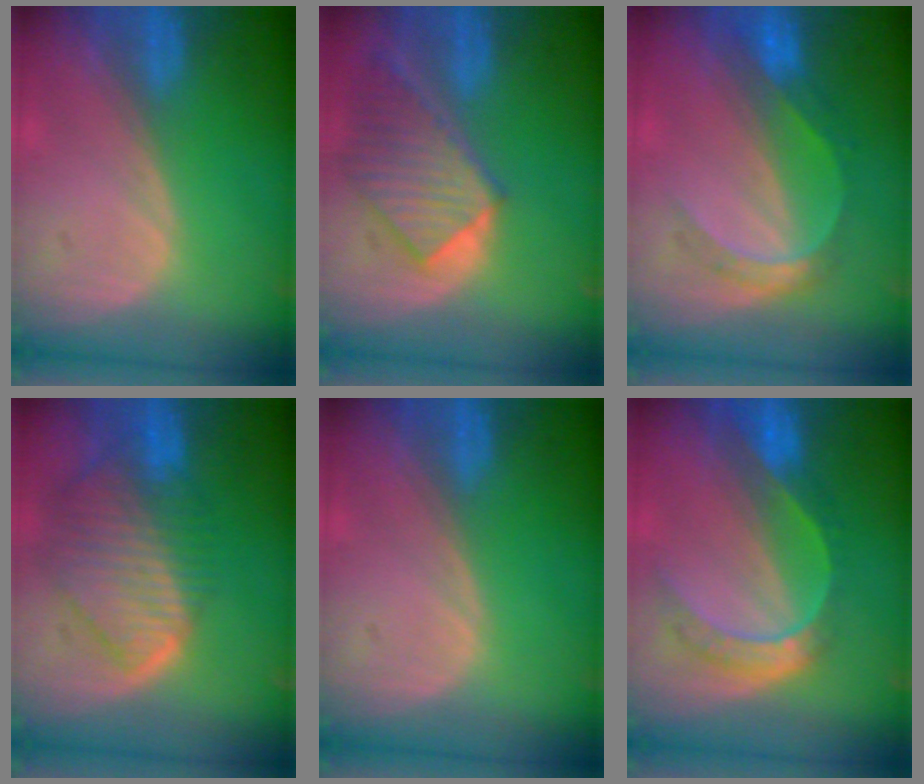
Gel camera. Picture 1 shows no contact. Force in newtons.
{"total": 8.8, "press": 7.9, "slide": 3.9}
{"total": 5.8, "press": 5.1, "slide": 2.7}
{"total": 10.1, "press": 8.8, "slide": 5.1}
{"total": 0.0}
{"total": 7.7, "press": 6.4, "slide": 4.3}